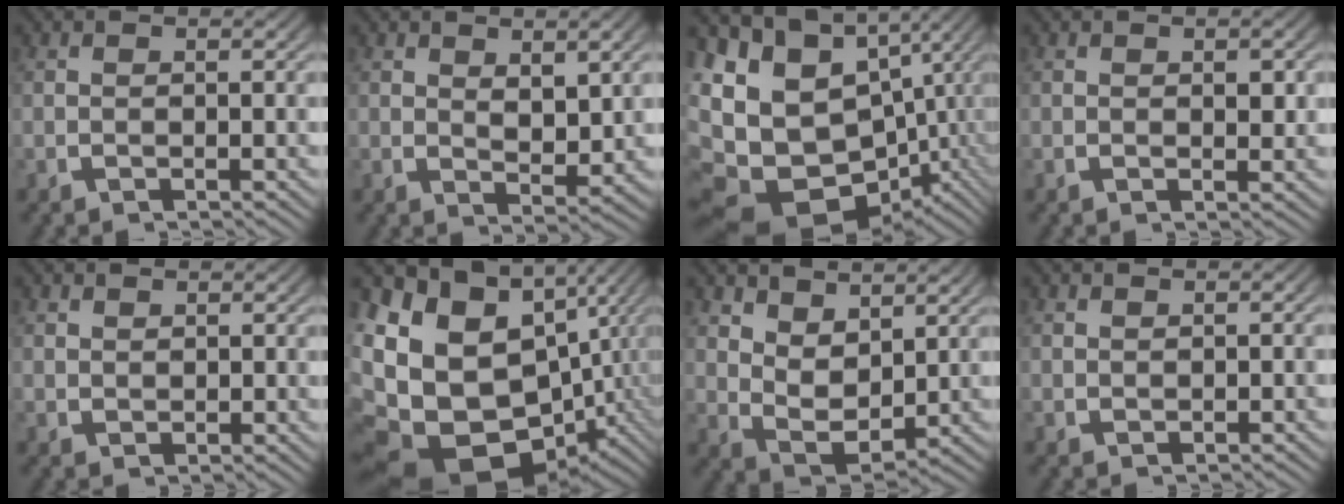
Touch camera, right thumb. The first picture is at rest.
{"total": 2.0, "force": [1.2, 0.8, 1.4], "torque": [-0.017, -0.007, 0.027]}
{"total": 21.5, "force": [-3.7, 16.3, 13.4], "torque": [-0.279, -0.072, -0.038]}
{"total": 1.1, "force": [0.3, 0.6, 0.9], "torque": [-0.013, -0.005, 0.005]}
{"total": 1.8, "force": [1.6, 0.7, 0.4], "torque": [0.002, -0.001, 0.036]}
{"total": 25.2, "force": [-4.1, 19.3, 15.8], "torque": [-0.339, -0.091, -0.042]}
{"total": 5.6, "force": [1.4, 3.9, 3.9], "torque": [-0.092, -0.032, 0.034]}
{"total": 0.9, "force": [0.9, 0.3, 0.0], "torque": [0.006, 0.001, 0.022]}